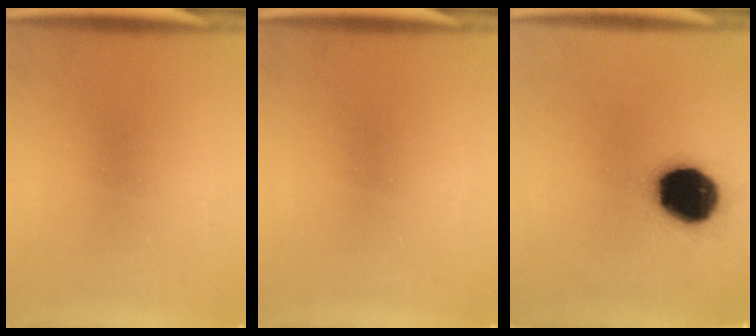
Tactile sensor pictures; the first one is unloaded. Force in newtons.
{"total": 0.0}
{"total": 19.2}